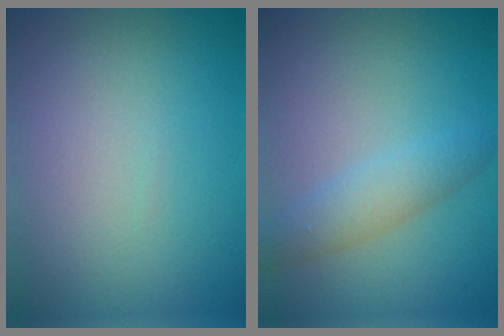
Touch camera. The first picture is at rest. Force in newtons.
{"total": 2.8, "press": 2.8, "slide": 0.1}